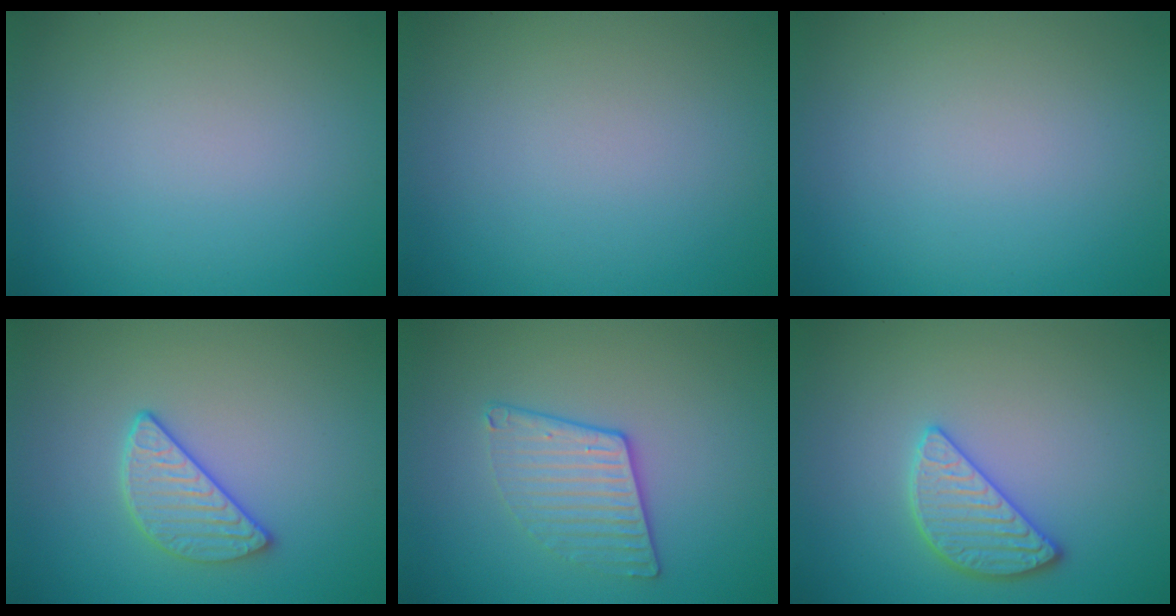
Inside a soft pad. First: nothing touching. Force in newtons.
{"total": 0.0}
{"total": 0.0}
{"total": 2.9, "press": 2.6, "slide": 1.3}
{"total": 2.8, "press": 2.3, "slide": 1.6}
{"total": 2.8, "press": 2.8, "slide": 0.6}